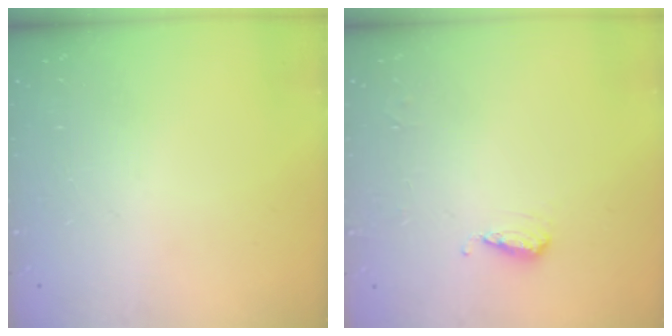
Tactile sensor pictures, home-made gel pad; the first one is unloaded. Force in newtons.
{"total": 5.2, "press": 5.1, "slide": 0.9}